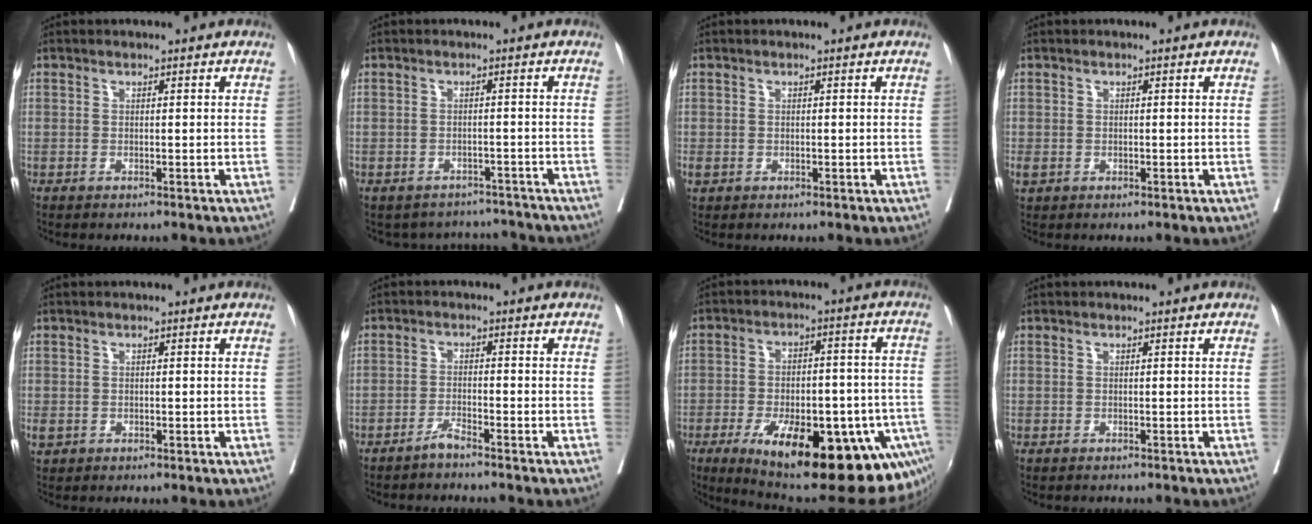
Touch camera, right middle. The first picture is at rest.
{"total": 6.4, "force": [-5.9, 2.4, -0.7], "torque": [0.020, 0.025, -0.070]}
{"total": 1.0, "force": [-0.2, 0.8, 0.7], "torque": [-0.021, 0.005, 0.001]}
{"total": 1.4, "force": [-0.2, 1.0, 0.9], "torque": [-0.027, 0.005, 0.001]}
{"total": 1.5, "force": [-0.2, 1.2, 0.9], "torque": [-0.024, 0.005, 0.003]}
{"total": 1.7, "force": [-1.5, -0.2, 0.7], "torque": [-0.011, 0.001, -0.029]}
{"total": 26.5, "force": [-12.6, 9.1, 21.5], "torque": [-0.222, 0.002, -0.169]}
{"total": 0.0}